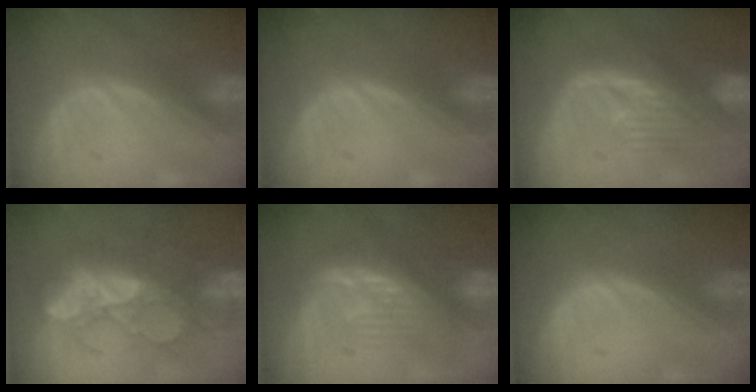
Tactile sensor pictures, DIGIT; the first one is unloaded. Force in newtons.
{"total": 0.0}
{"total": 10.3, "press": 9.1, "slide": 4.7}
{"total": 9.1, "press": 8.9, "slide": 1.9}
{"total": 8.4, "press": 8.1, "slide": 2.1}
{"total": 0.0}